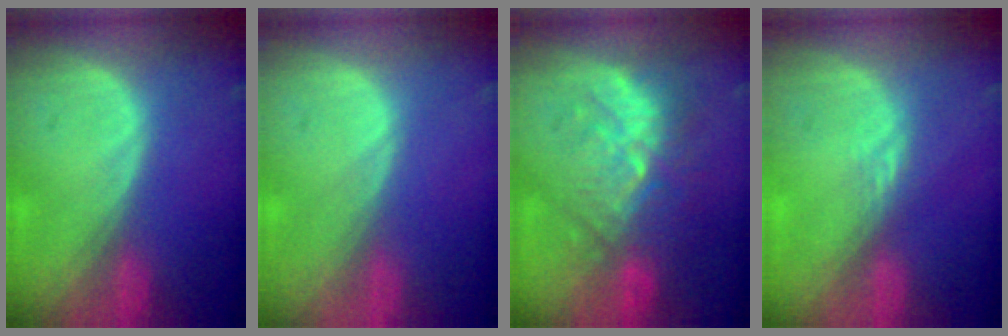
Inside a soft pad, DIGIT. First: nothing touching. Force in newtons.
{"total": 0.0}
{"total": 9.3, "press": 8.9, "slide": 2.7}
{"total": 1.5, "press": 1.3, "slide": 0.8}